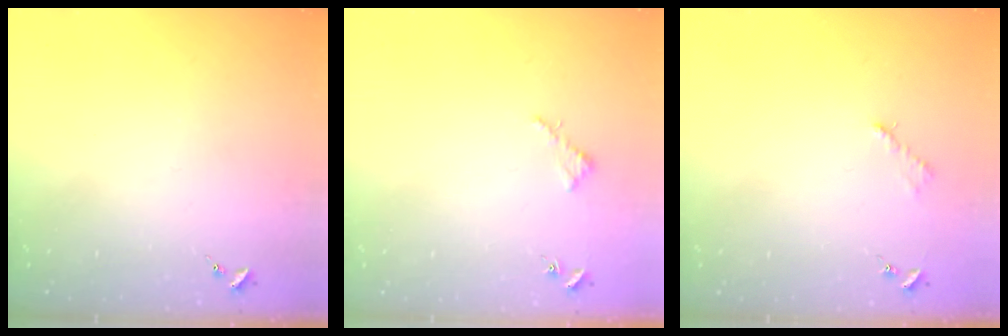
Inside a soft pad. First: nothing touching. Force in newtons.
{"total": 2.6, "press": 2.6, "slide": 0.2}
{"total": 2.6, "press": 2.6, "slide": 0.4}